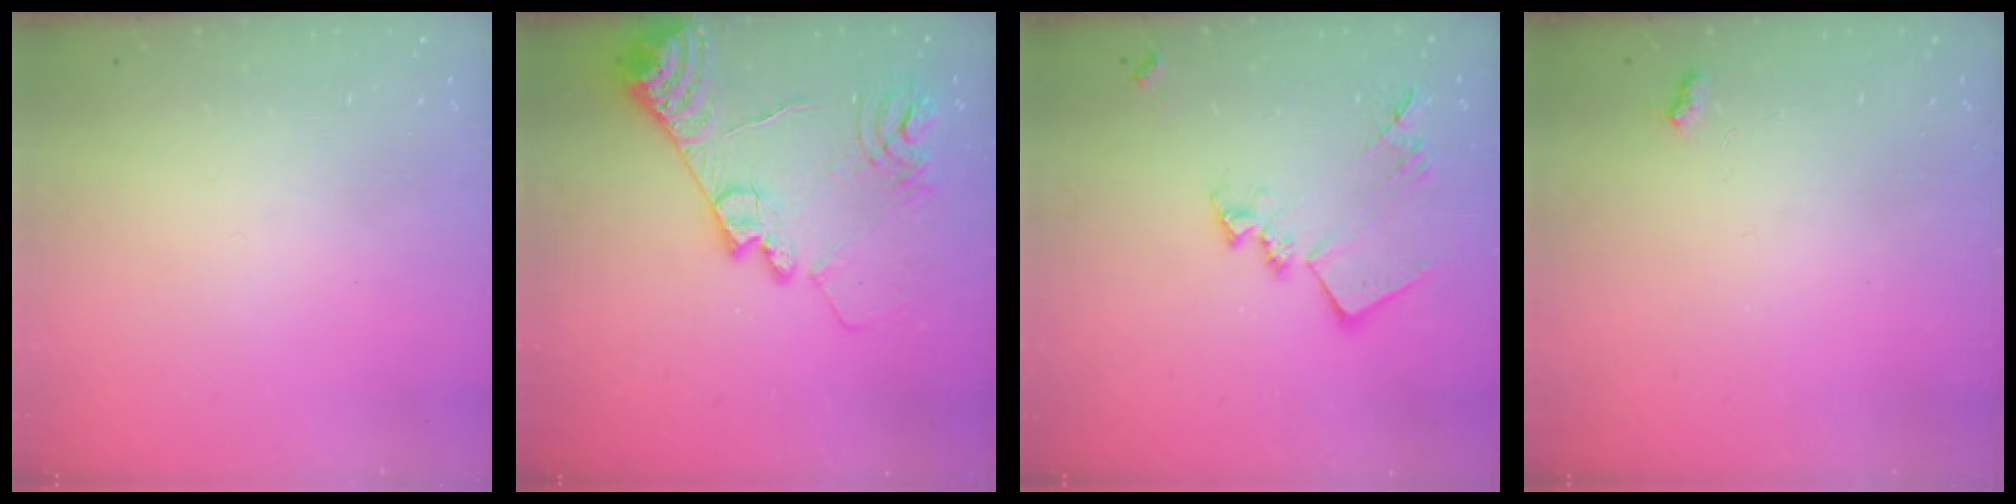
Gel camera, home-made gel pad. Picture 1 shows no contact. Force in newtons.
{"total": 16.5, "press": 16.4, "slide": 1.7}
{"total": 15.6, "press": 15.6, "slide": 1.0}
{"total": 3.4, "press": 3.4, "slide": 0.5}